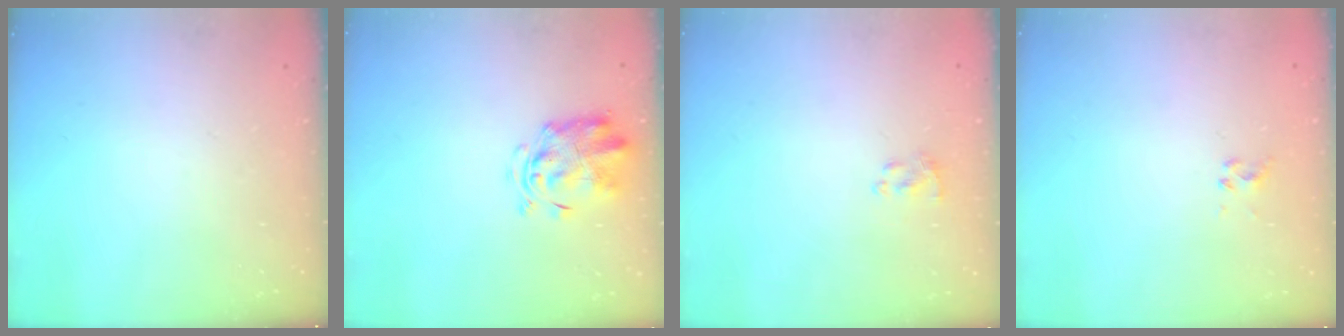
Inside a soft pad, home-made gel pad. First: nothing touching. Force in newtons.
{"total": 3.0, "press": 2.9, "slide": 0.6}
{"total": 1.1, "press": 1.0, "slide": 0.5}
{"total": 2.3, "press": 2.1, "slide": 1.0}